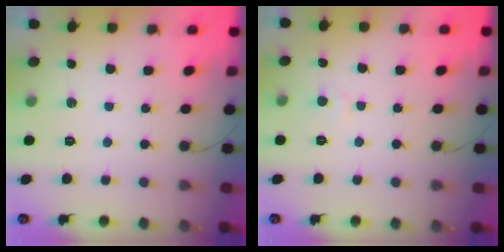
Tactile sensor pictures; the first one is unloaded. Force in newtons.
{"total": 3.9, "press": 3.9, "slide": 0.3}